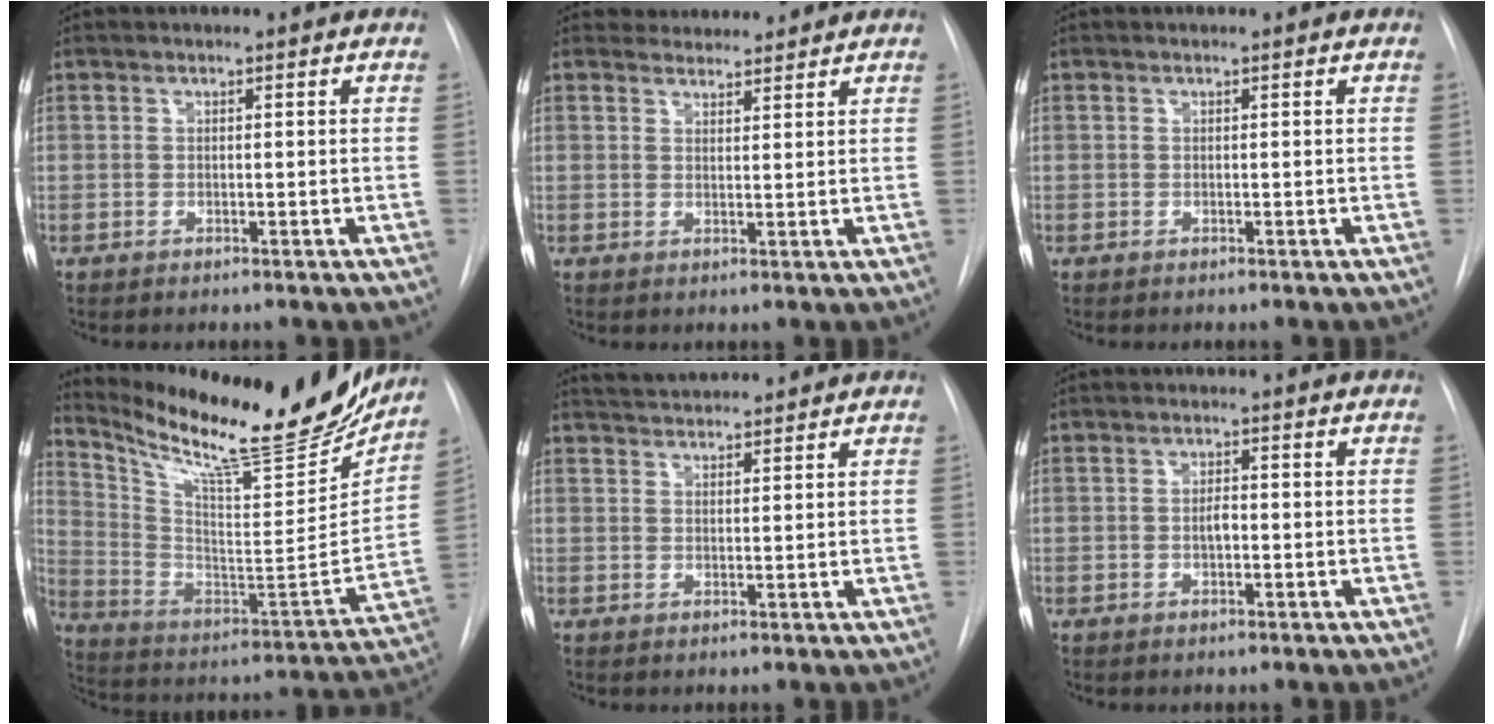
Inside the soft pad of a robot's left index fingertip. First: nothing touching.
{"total": 4.2, "force": [4.1, 0.9, -0.2], "torque": [0.002, 0.013, 0.061]}
{"total": 0.0}
{"total": 26.7, "force": [22.8, 3.9, 13.4], "torque": [-0.231, -0.060, 0.338]}
{"total": 5.9, "force": [5.7, 0.7, 1.4], "torque": [-0.030, 0.031, 0.092]}
{"total": 1.8, "force": [-0.2, 0.7, 1.6], "torque": [-0.029, 0.002, -0.003]}